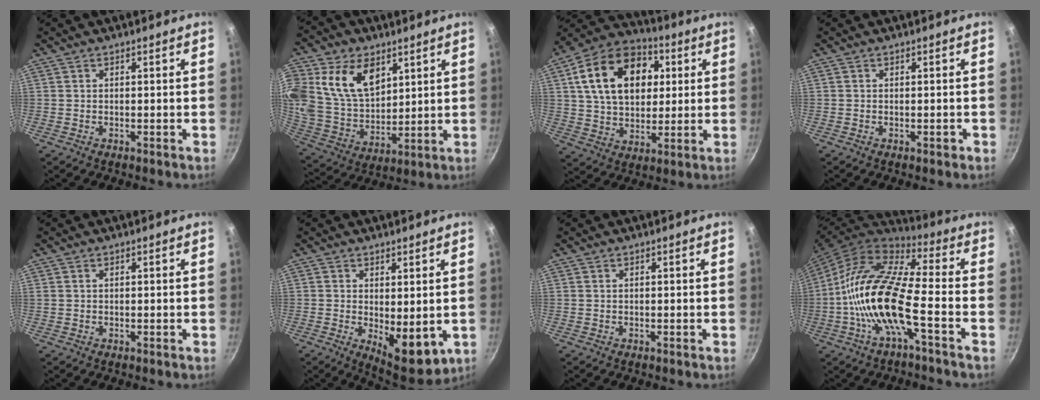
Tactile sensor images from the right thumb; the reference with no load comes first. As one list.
[{"total": 16.3, "force": [7.0, 10.7, 10.1], "torque": [-0.193, -0.034, 0.143]}, {"total": 20.9, "force": [5.2, 14.5, 14.1], "torque": [-0.209, 0.011, 0.079]}, {"total": 0.8, "force": [-0.4, 0.4, 0.6], "torque": [-0.007, 0.004, -0.005]}, {"total": 0.6, "force": [0.3, 0.4, 0.3], "torque": [-0.006, 0.002, 0.007]}, {"total": 9.1, "force": [-0.2, 4.3, 8.0], "torque": [-0.092, -0.023, 0.009]}, {"total": 0.0}, {"total": 17.3, "force": [-4.3, 5.2, 15.9], "torque": [-0.306, 0.037, -0.102]}]